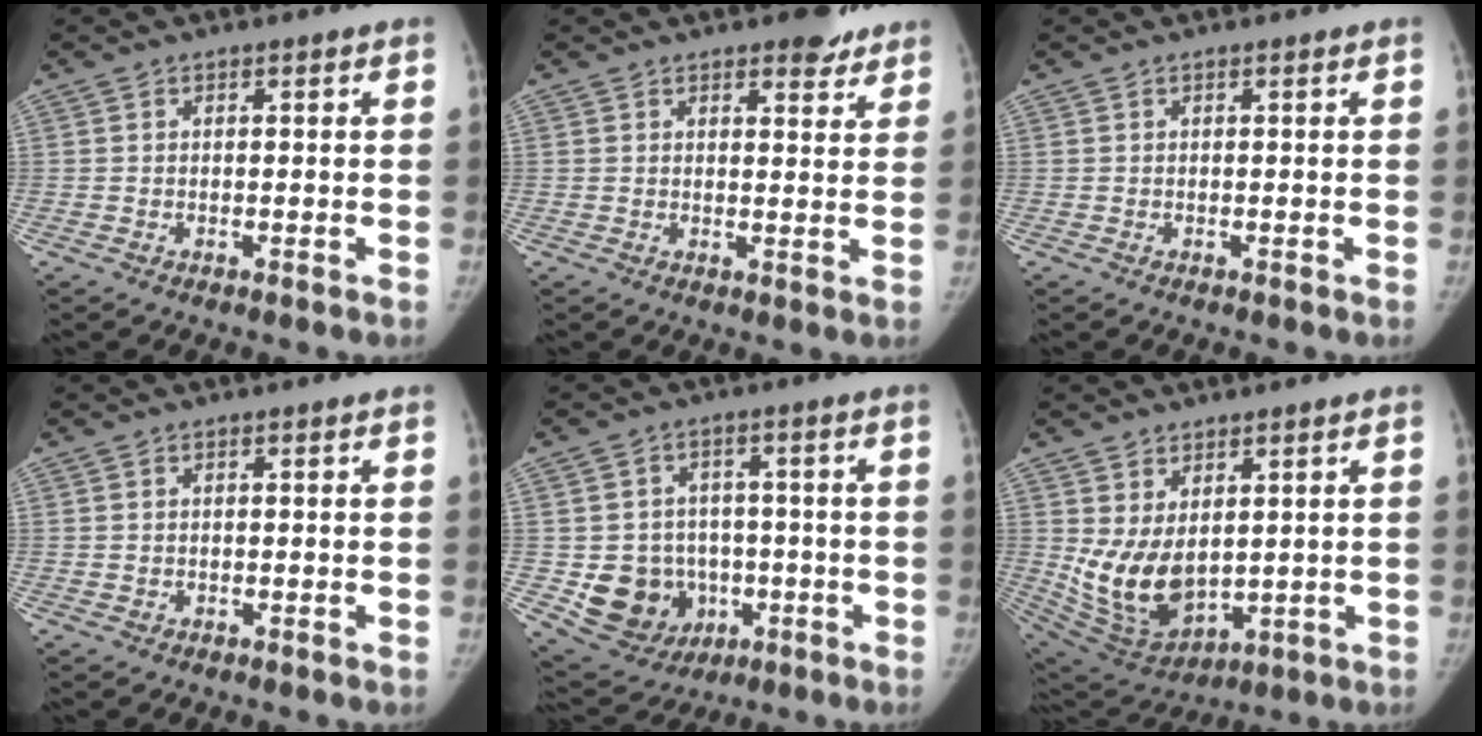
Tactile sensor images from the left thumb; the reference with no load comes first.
{"total": 4.8, "force": [3.7, 2.0, 2.4], "torque": [-0.006, -0.021, 0.048]}
{"total": 0.0}
{"total": 0.6, "force": [0.0, 0.6, 0.0], "torque": [0.004, 0.001, -0.001]}
{"total": 12.2, "force": [-2.5, 10.8, 5.1], "torque": [-0.054, 0.012, -0.022]}
{"total": 11.6, "force": [1.6, 7.5, 8.7], "torque": [-0.147, -0.025, 0.060]}